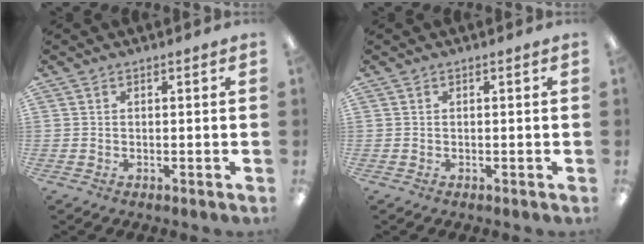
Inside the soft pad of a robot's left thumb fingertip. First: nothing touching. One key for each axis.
{"total": 0.0}